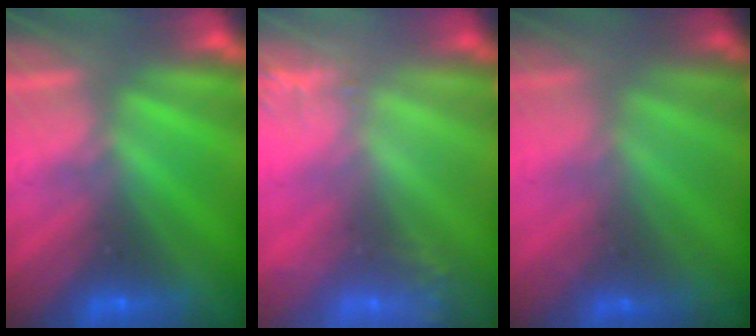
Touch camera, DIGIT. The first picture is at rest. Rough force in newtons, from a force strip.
{"total": 2.5}
{"total": 1.6}